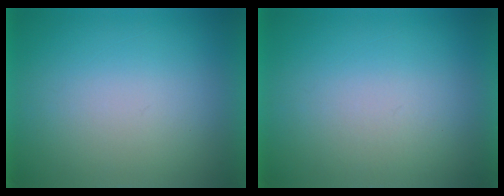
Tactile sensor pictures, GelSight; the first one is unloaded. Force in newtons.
{"total": 1.2}